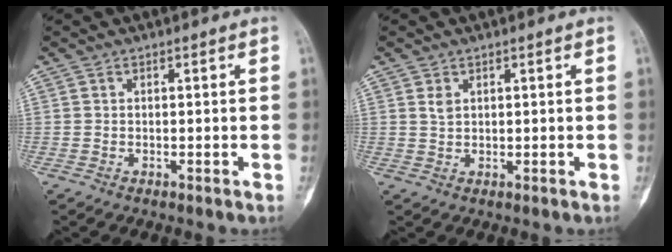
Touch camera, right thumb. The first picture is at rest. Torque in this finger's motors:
{"motor_torque": [0.10, 0.09, -0.04, 0.02, -0.01]}